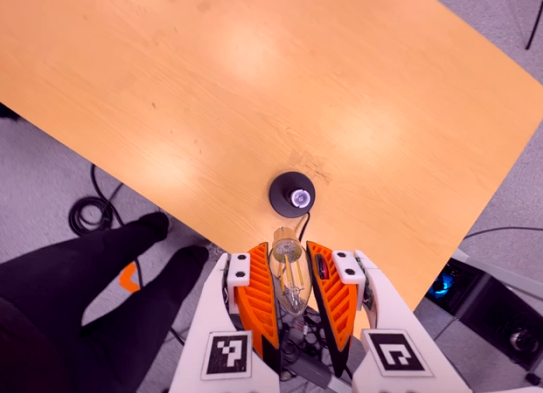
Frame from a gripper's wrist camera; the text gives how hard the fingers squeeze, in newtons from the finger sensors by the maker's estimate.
{"total": 10.2, "left": 9.1, "right": 11.3}